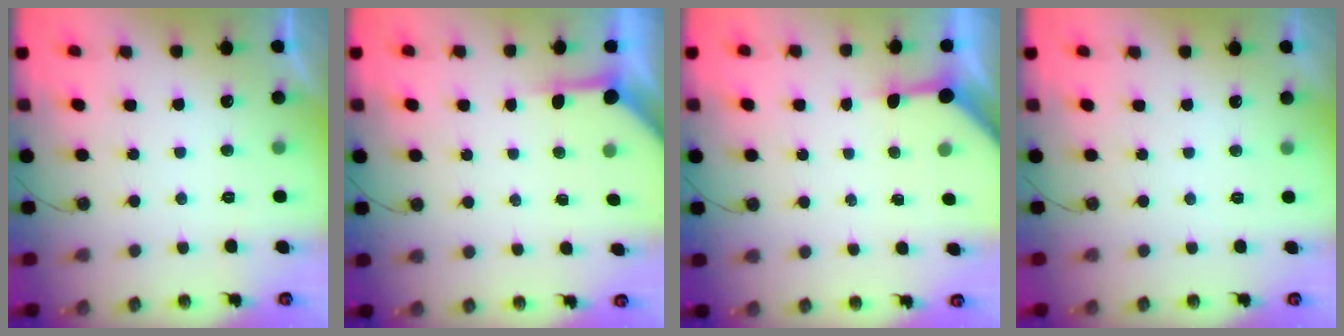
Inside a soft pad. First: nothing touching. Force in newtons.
{"total": 3.8, "press": 3.8, "slide": 0.4}
{"total": 3.8, "press": 3.8, "slide": 0.4}
{"total": 0.0}